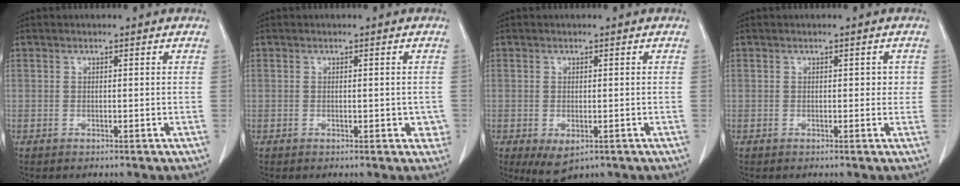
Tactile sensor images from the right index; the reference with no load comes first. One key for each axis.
{"total": 2.3, "fx": -0.3, "fy": 1.7, "fz": 1.6, "tx": -0.005, "ty": 0.005, "tz": -0.004}
{"total": 3.4, "fx": -1.3, "fy": 1.9, "fz": 2.5, "tx": -0.044, "ty": -0.009, "tz": -0.007}
{"total": 1.6, "fx": 0.2, "fy": 1.1, "fz": 1.1, "tx": -0.011, "ty": 0.008, "tz": 0.002}